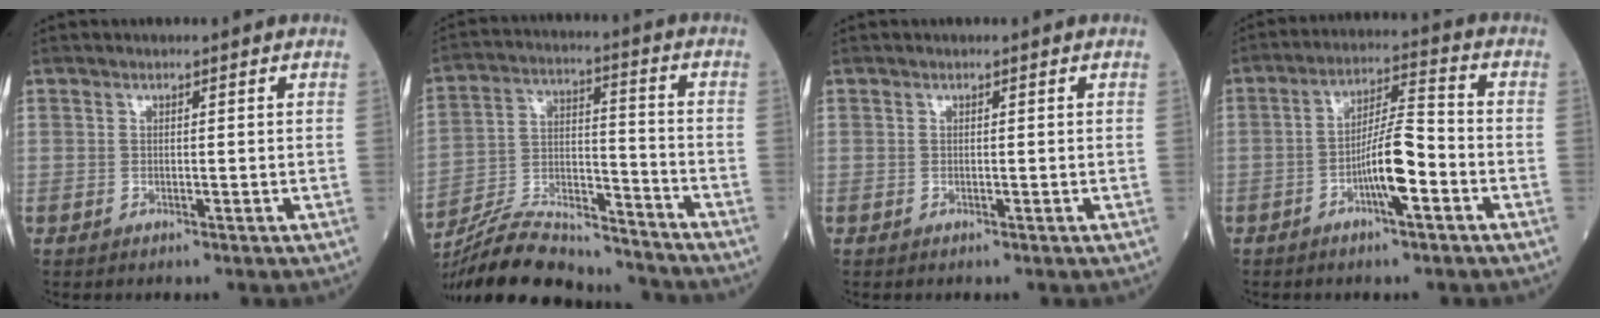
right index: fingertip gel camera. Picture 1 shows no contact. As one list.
[{"total": 18.2, "force": [-17.2, 2.7, 5.4], "torque": [-0.114, 0.011, -0.286]}, {"total": 0.0}, {"total": 7.9, "force": [-3.1, 0.9, 7.2], "torque": [-0.137, 0.010, -0.053]}]